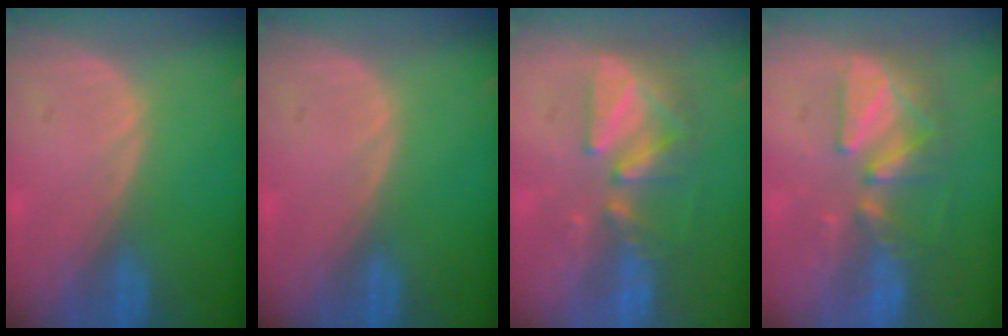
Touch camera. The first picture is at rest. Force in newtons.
{"total": 0.0}
{"total": 8.8, "press": 7.8, "slide": 4.1}
{"total": 8.6, "press": 7.7, "slide": 3.8}